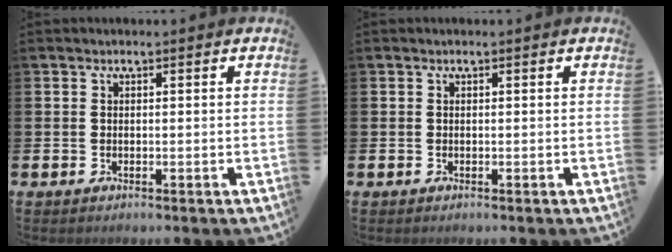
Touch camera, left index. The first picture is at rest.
{"total": 0.0}